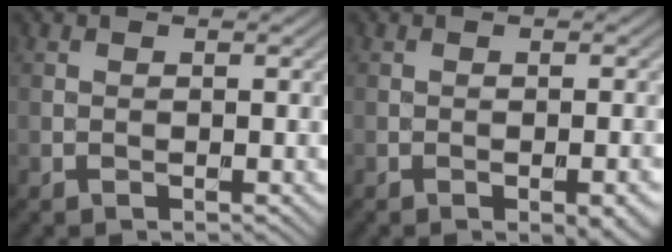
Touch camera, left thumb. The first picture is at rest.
{"total": 3.4, "force": [-1.8, 0.9, 2.8], "torque": [-0.037, 0.001, -0.023]}